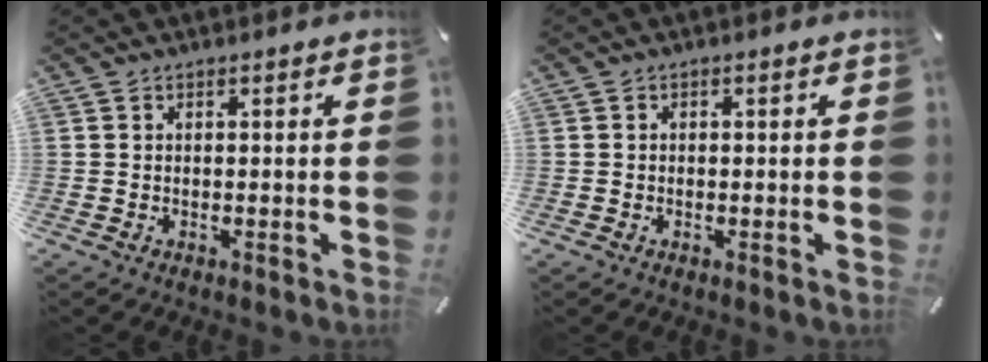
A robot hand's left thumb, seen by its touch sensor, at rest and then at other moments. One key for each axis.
{"total": 0.6, "fx": -0.3, "fy": 0.5, "fz": 0.1, "tx": 0.000, "ty": 0.003, "tz": -0.007}